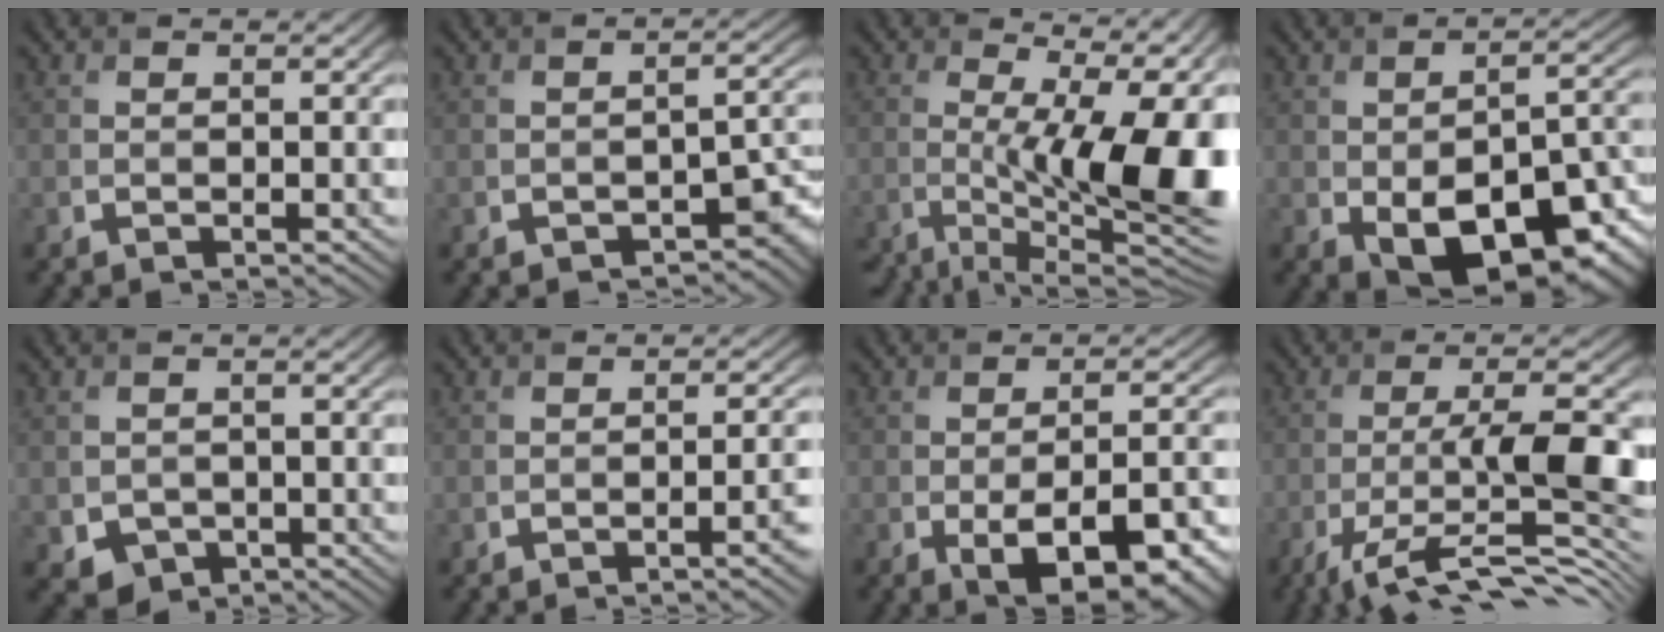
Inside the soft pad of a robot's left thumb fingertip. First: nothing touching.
{"total": 5.5, "force": [-3.3, 2.6, 3.5], "torque": [-0.036, -0.009, -0.043]}
{"total": 13.9, "force": [-1.8, 3.8, 13.2], "torque": [-0.185, 0.000, -0.024]}
{"total": 15.0, "force": [-6.1, 8.0, 11.1], "torque": [-0.153, -0.030, -0.089]}
{"total": 2.9, "force": [-1.1, 2.5, 0.9], "torque": [-0.029, -0.015, -0.019]}
{"total": 3.2, "force": [-1.3, 0.8, 2.9], "torque": [-0.031, 0.008, -0.024]}
{"total": 9.2, "force": [-3.6, 4.0, 7.5], "torque": [-0.123, -0.018, -0.042]}
{"total": 12.1, "force": [-4.0, 3.1, 10.9], "torque": [-0.185, -0.006, -0.065]}